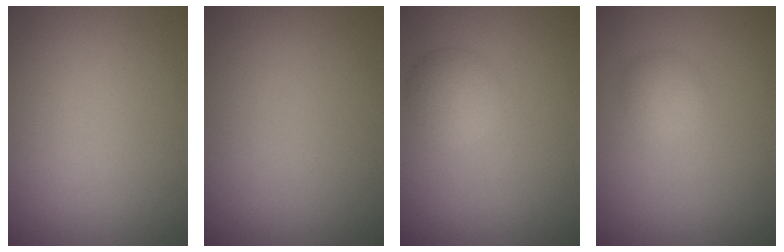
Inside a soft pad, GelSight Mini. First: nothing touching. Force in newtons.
{"total": 0.0}
{"total": 2.4, "press": 2.4, "slide": 0.1}
{"total": 1.8, "press": 1.8, "slide": 0.0}